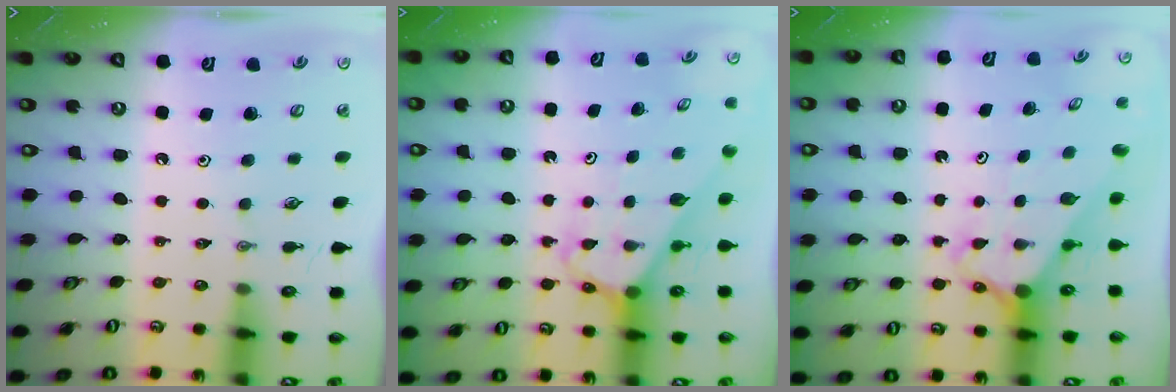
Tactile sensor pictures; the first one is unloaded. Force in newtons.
{"total": 3.2, "press": 3.2, "slide": 0.2}
{"total": 2.6, "press": 2.6, "slide": 0.2}